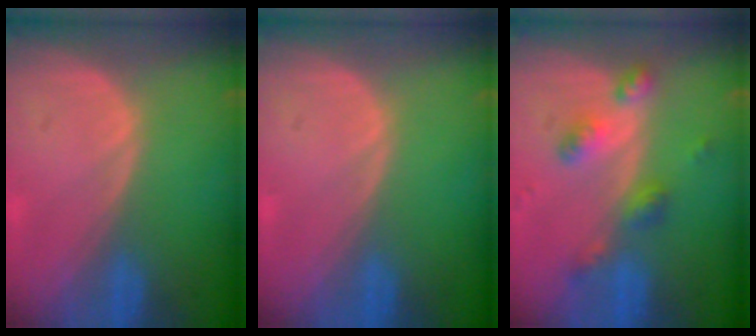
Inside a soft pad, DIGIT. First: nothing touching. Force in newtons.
{"total": 0.0}
{"total": 6.0, "press": 5.2, "slide": 2.9}